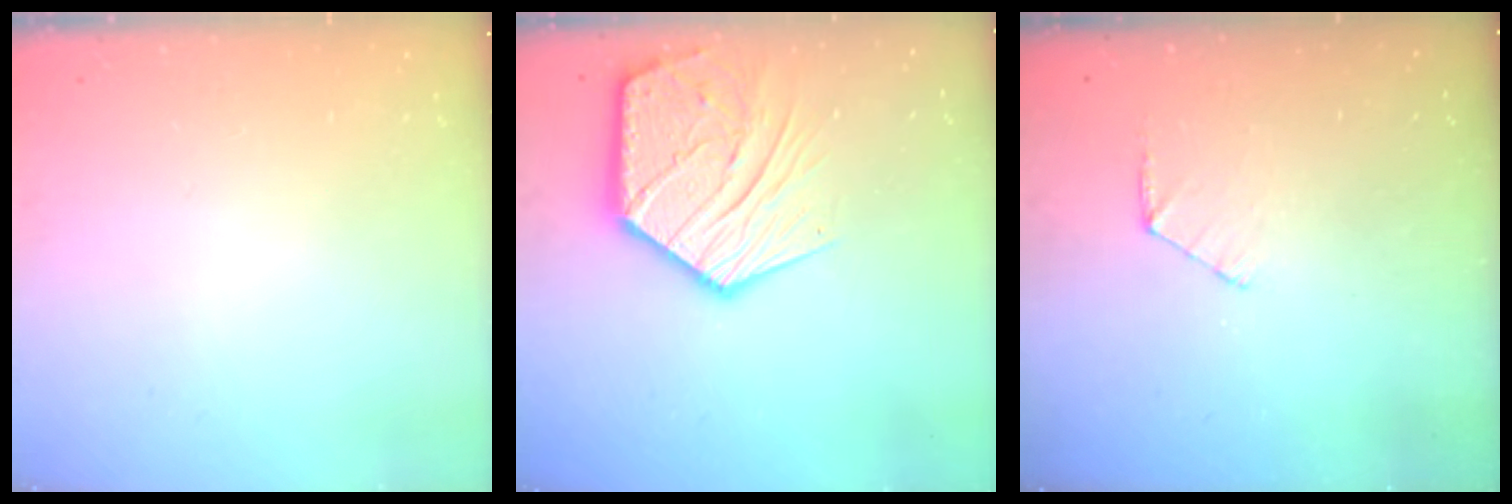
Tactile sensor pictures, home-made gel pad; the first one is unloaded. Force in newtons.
{"total": 17.2, "press": 17.2, "slide": 1.4}
{"total": 4.2, "press": 4.2, "slide": 0.5}